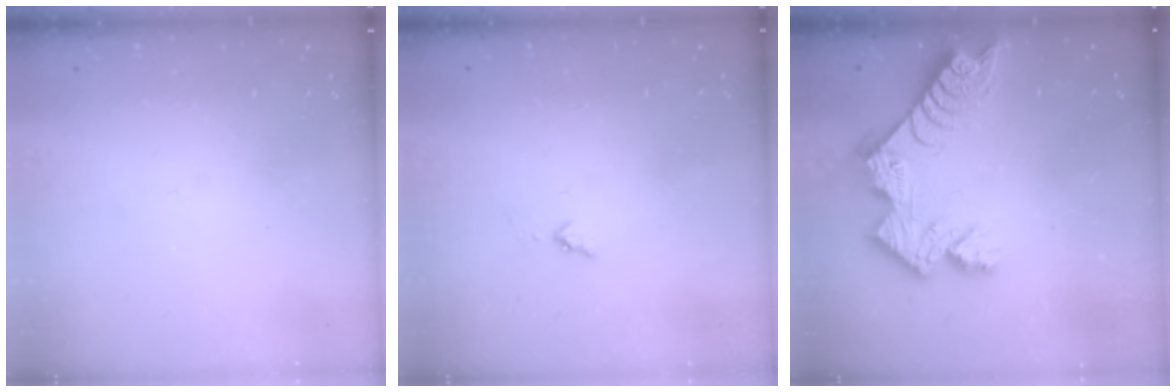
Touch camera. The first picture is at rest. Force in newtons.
{"total": 2.8, "press": 2.8, "slide": 0.4}
{"total": 13.8, "press": 13.8, "slide": 1.1}